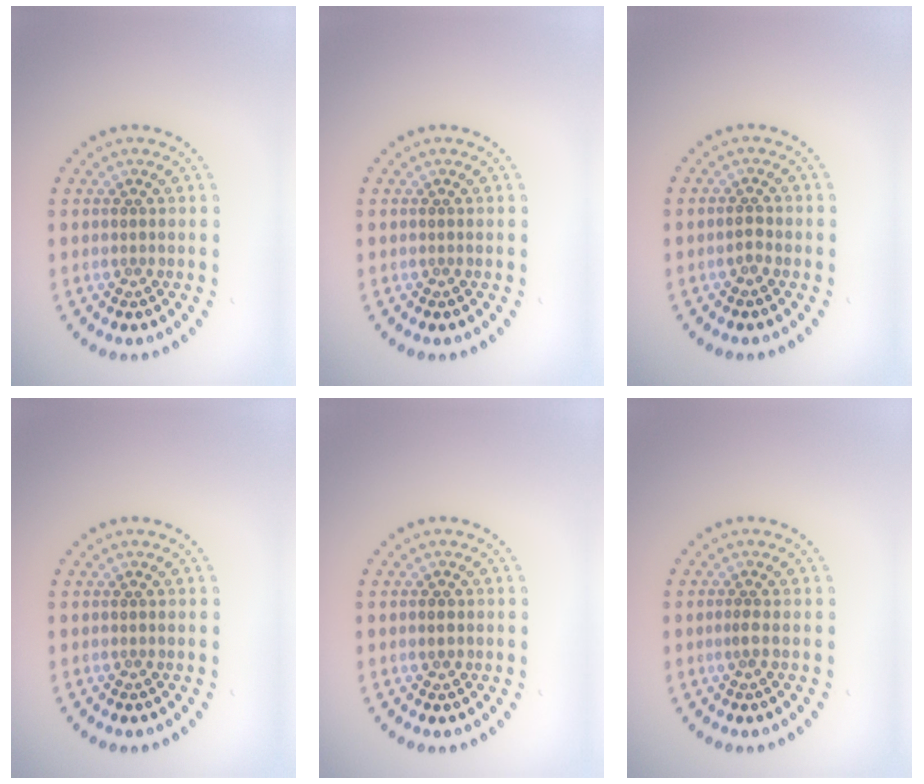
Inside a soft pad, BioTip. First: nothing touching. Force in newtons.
{"total": 0.0}
{"total": 1.0, "press": 0.9, "slide": 0.5}
{"total": 0.0}
{"total": 1.1, "press": 1.0, "slide": 0.4}
{"total": 0.9, "press": 0.6, "slide": 0.7}